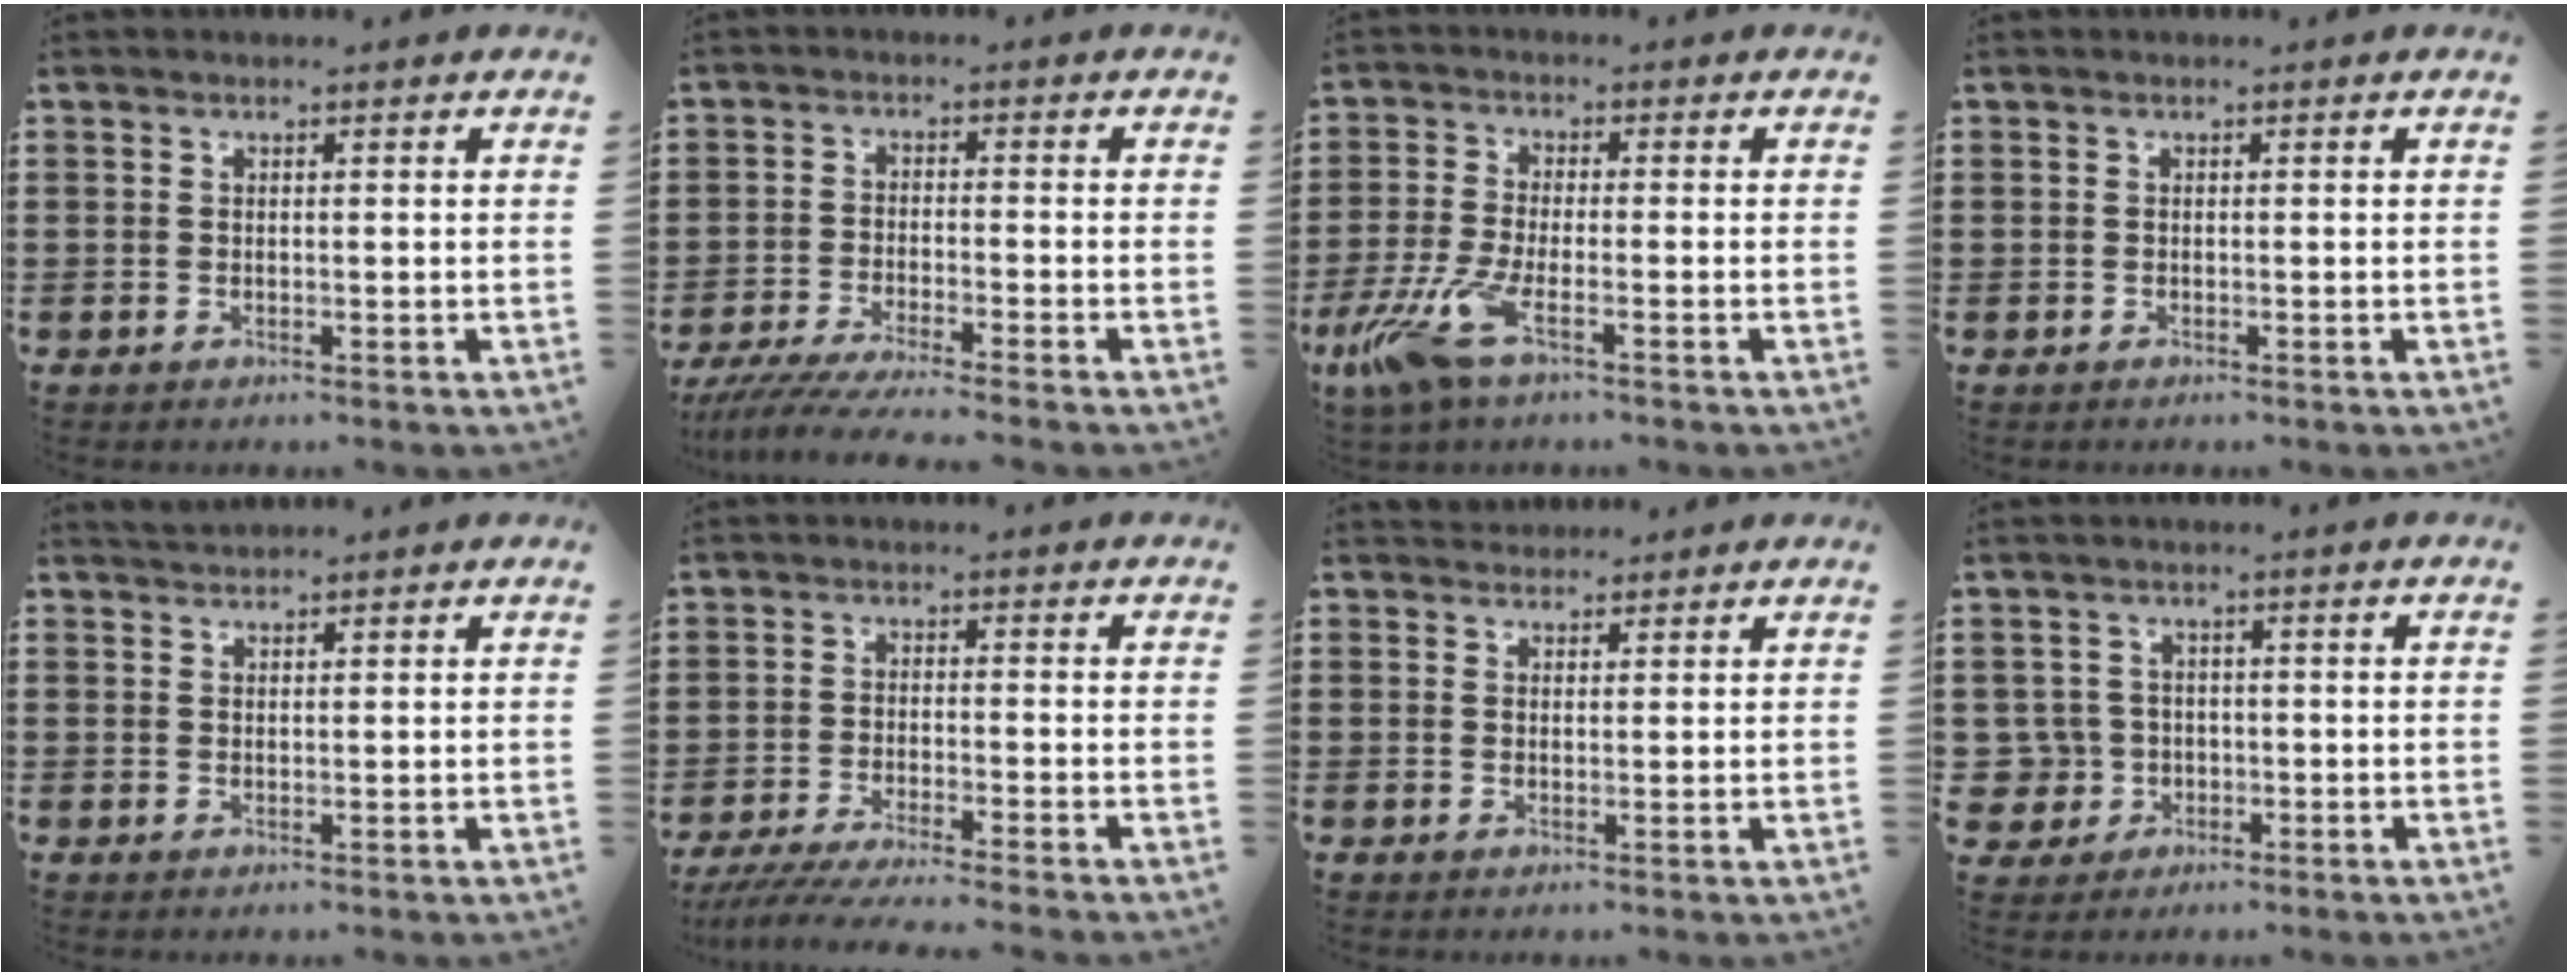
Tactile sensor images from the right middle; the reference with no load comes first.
{"total": 4.8, "force": [-4.4, -0.3, 1.9], "torque": [-0.054, -0.023, -0.088]}
{"total": 7.3, "force": [-4.0, 1.9, 5.8], "torque": [-0.148, -0.021, -0.080]}
{"total": 0.0}
{"total": 1.5, "force": [1.4, 0.3, 0.2], "torque": [-0.007, 0.003, 0.028]}
{"total": 4.4, "force": [-4.1, -0.4, 1.6], "torque": [-0.041, -0.018, -0.082]}
{"total": 1.9, "force": [1.7, 0.8, -0.2], "torque": [0.007, 0.003, 0.032]}
{"total": 4.7, "force": [-0.7, 4.5, 1.0], "torque": [-0.050, 0.007, -0.017]}